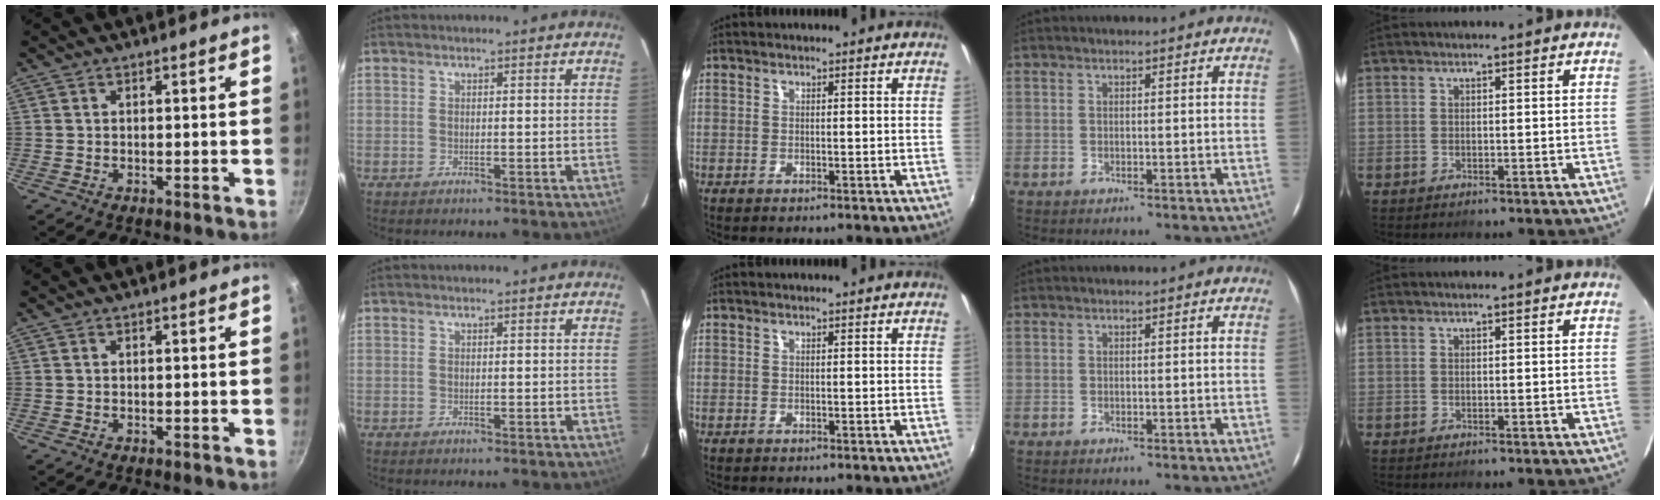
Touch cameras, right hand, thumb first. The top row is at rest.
{}